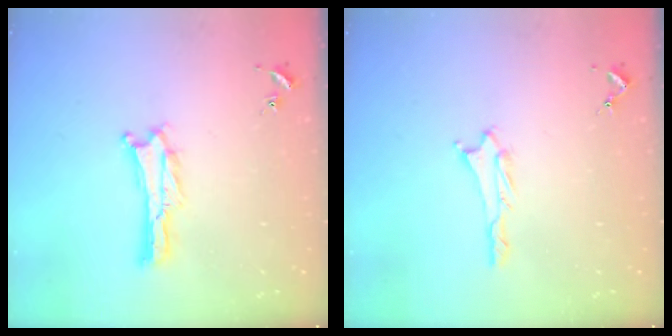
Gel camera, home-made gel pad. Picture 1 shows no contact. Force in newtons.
{"total": 1.2, "press": 1.2, "slide": 0.1}